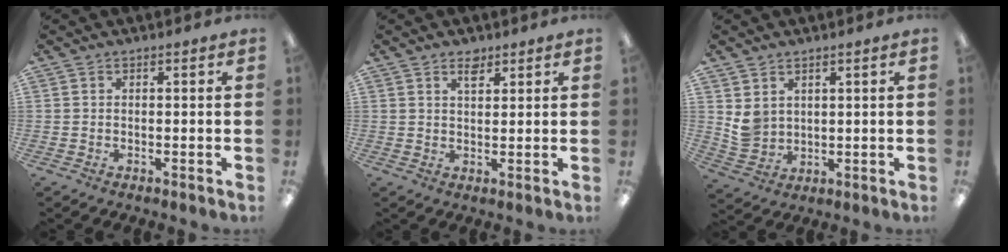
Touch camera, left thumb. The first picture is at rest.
{"total": 3.3, "force": [2.4, 1.5, 1.7], "torque": [-0.017, -0.008, 0.039]}
{"total": 4.4, "force": [2.5, 3.4, 1.2], "torque": [-0.027, -0.008, 0.050]}